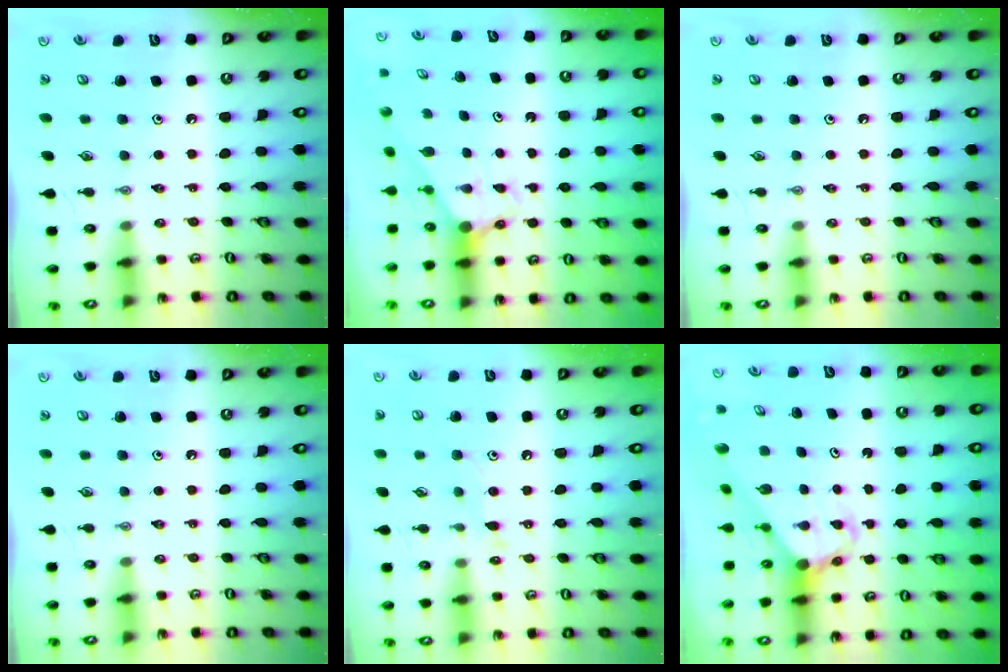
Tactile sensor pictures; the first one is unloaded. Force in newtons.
{"total": 3.0, "press": 3.0, "slide": 0.0}
{"total": 0.0}
{"total": 0.0}
{"total": 6.7, "press": 6.7, "slide": 0.3}
{"total": 3.7, "press": 3.7, "slide": 0.1}